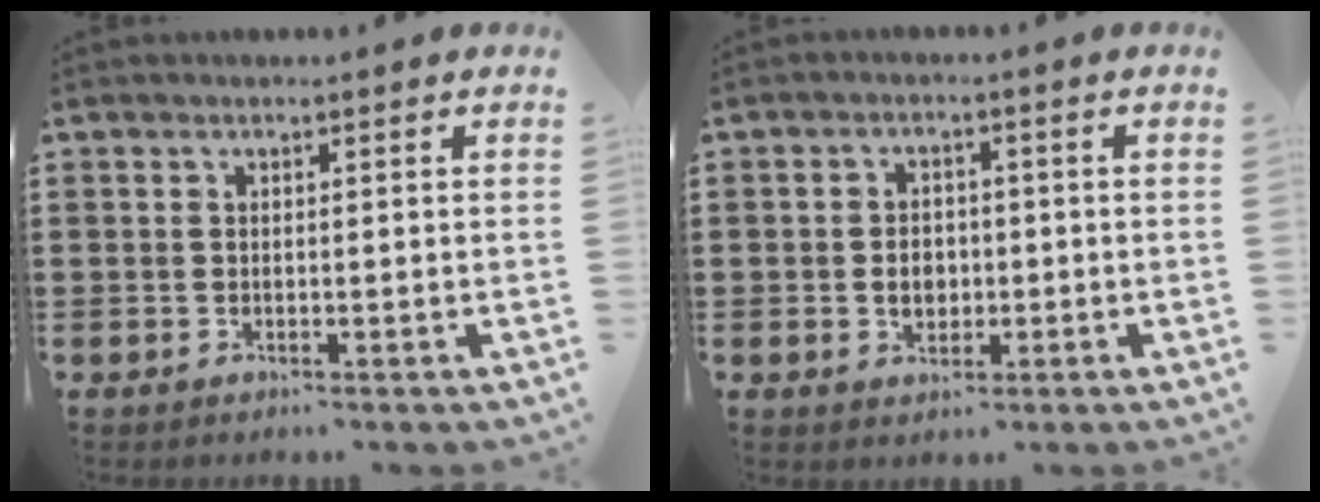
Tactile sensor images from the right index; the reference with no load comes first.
{"total": 3.3, "force": [-0.4, 2.5, 2.1], "torque": [-0.038, 0.002, -0.011]}